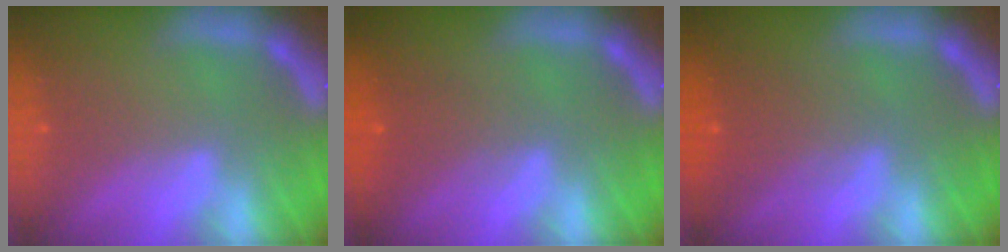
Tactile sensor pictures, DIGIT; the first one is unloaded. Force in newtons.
{"total": 2.5}
{"total": 3.1}